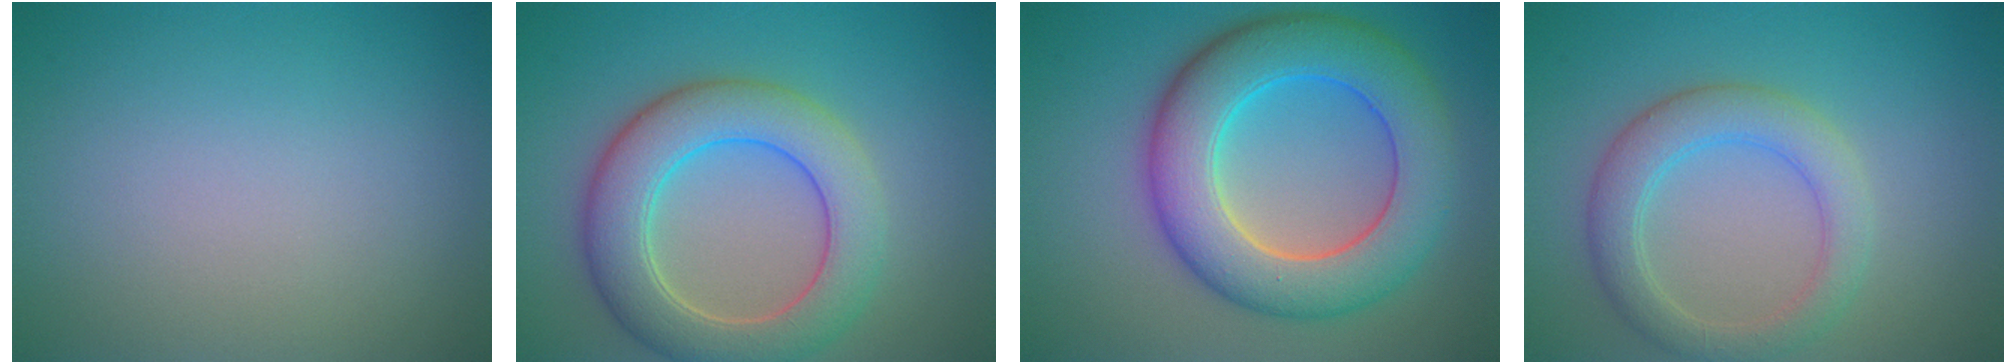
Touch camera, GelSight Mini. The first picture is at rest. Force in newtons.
{"total": 7.2, "press": 7.2, "slide": 0.4}
{"total": 9.5, "press": 9.5, "slide": 0.6}
{"total": 4.1, "press": 4.0, "slide": 0.3}